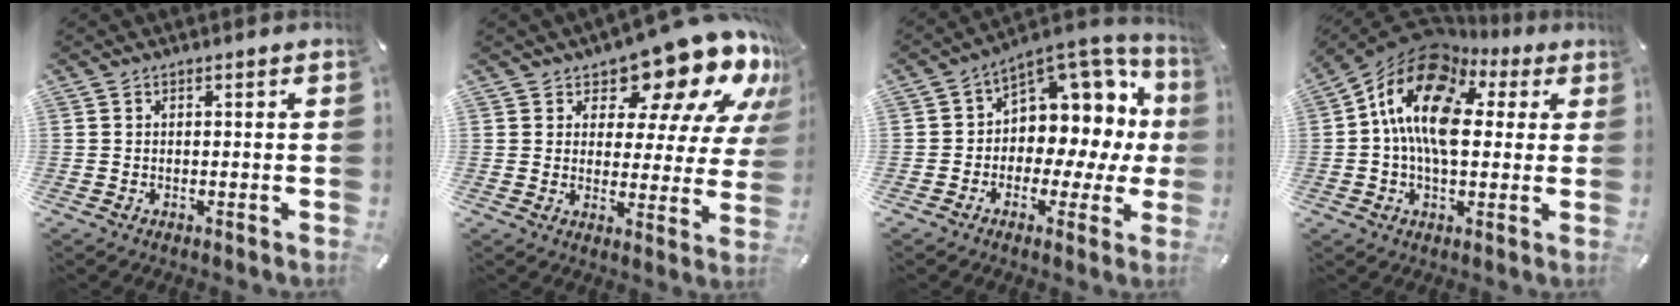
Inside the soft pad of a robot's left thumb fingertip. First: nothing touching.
{"total": 16.6, "force": [12.6, 6.9, 8.3], "torque": [-0.121, -0.097, 0.209]}
{"total": 10.3, "force": [3.5, 8.1, 5.3], "torque": [-0.065, -0.052, 0.063]}
{"total": 16.2, "force": [2.8, 10.6, 11.9], "torque": [-0.228, -0.014, 0.042]}